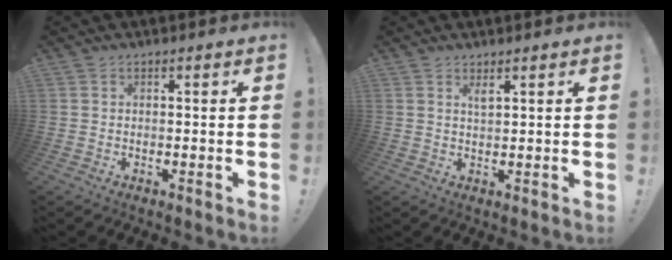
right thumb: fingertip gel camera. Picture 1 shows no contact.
{"total": 1.9, "force": [1.4, 0.2, 1.2], "torque": [-0.012, -0.010, 0.021]}